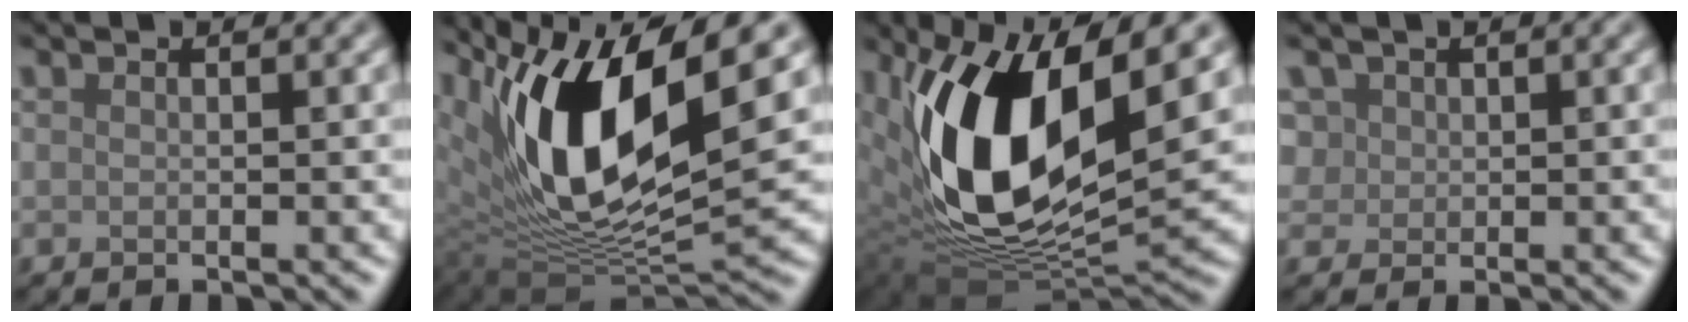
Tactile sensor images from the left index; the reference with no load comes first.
{"total": 13.8, "force": [5.3, 5.6, 11.4], "torque": [-0.206, -0.007, 0.100]}
{"total": 14.0, "force": [3.2, 6.9, 11.7], "torque": [-0.221, -0.012, 0.056]}
{"total": 3.3, "force": [1.4, 2.7, 1.3], "torque": [-0.032, 0.013, 0.028]}